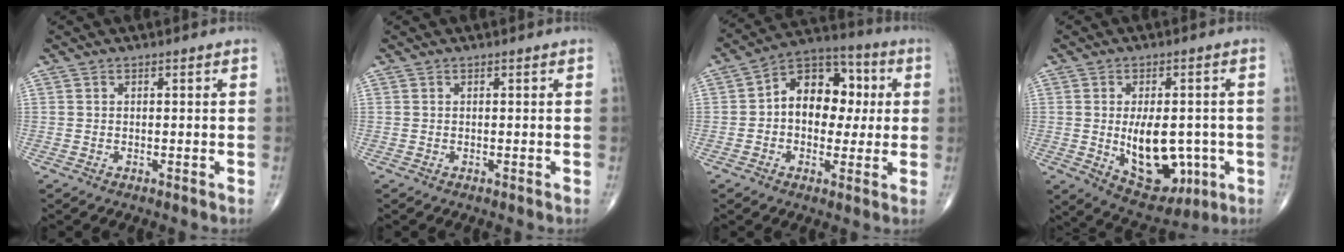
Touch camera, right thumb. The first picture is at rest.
{"total": 0.0}
{"total": 14.0, "force": [1.4, 9.8, 9.9], "torque": [-0.103, 0.029, 0.010]}
{"total": 14.4, "force": [-2.4, 8.2, 11.5], "torque": [-0.144, -0.002, -0.012]}